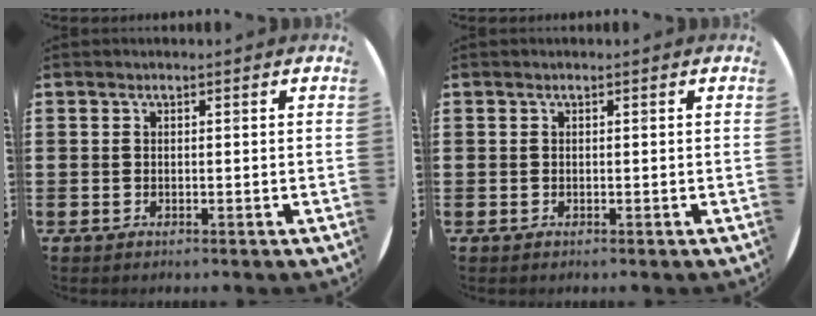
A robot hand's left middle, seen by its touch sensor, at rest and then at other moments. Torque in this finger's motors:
{"motor_torque": [-0.05, 0.02, 0.01, -0.01]}